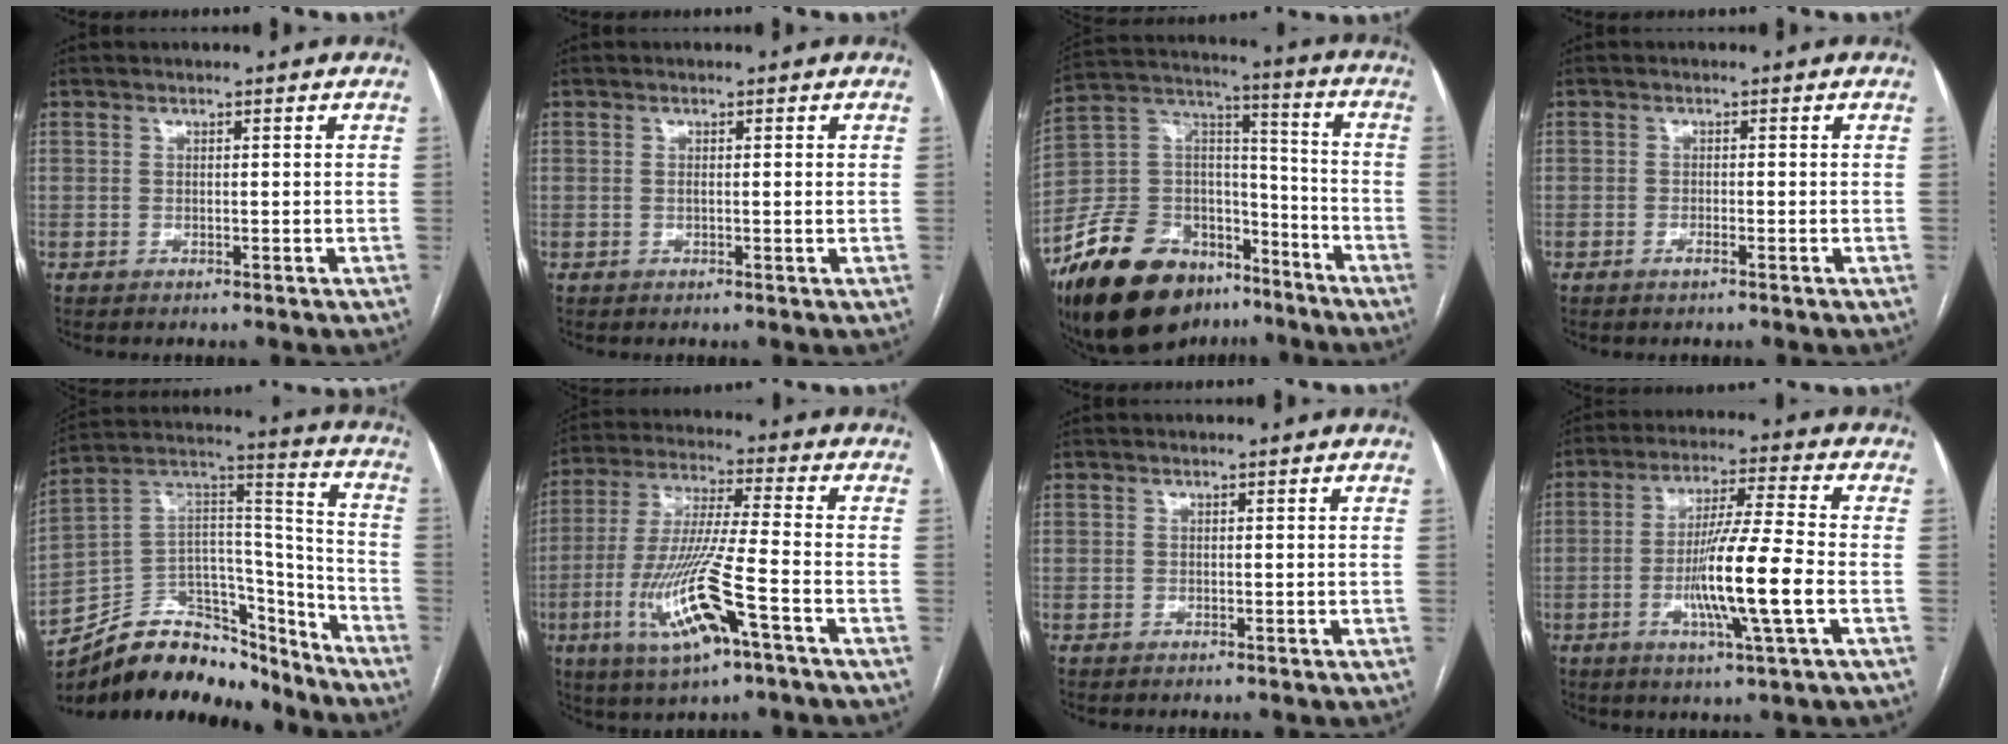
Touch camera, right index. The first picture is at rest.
{"total": 1.3, "force": [0.1, 0.2, 1.3], "torque": [-0.024, -0.001, 0.002]}
{"total": 22.7, "force": [-15.7, 11.7, 11.6], "torque": [-0.245, 0.042, -0.269]}
{"total": 1.1, "force": [-0.7, 0.4, 0.7], "torque": [-0.012, 0.000, -0.011]}
{"total": 23.2, "force": [-19.3, 10.1, 7.9], "torque": [-0.153, 0.051, -0.309]}
{"total": 15.0, "force": [-6.0, 1.0, 13.6], "torque": [-0.285, -0.018, -0.108]}
{"total": 0.0}
{"total": 12.3, "force": [-3.0, -0.5, 11.9], "torque": [-0.222, -0.011, -0.060]}